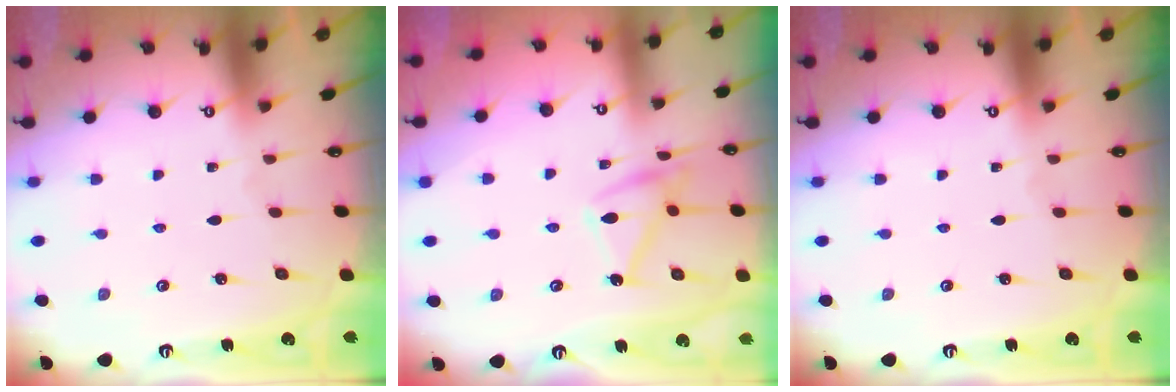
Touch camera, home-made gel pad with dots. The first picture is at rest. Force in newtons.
{"total": 12.9, "press": 12.9, "slide": 0.3}
{"total": 0.0}